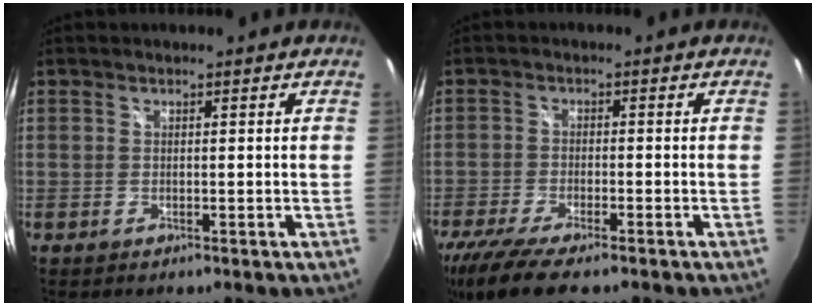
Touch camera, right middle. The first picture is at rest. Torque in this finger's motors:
{"motor_torque": [0.83, -0.79, 0.17, 0.10]}